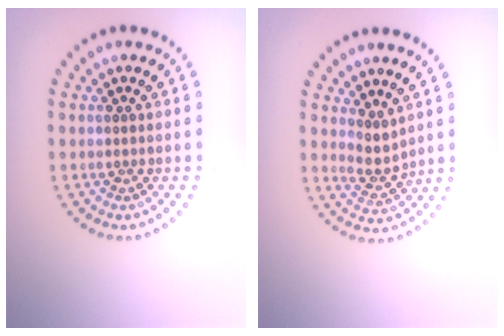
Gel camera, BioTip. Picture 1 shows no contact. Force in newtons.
{"total": 2.2, "press": 1.7, "slide": 1.3}